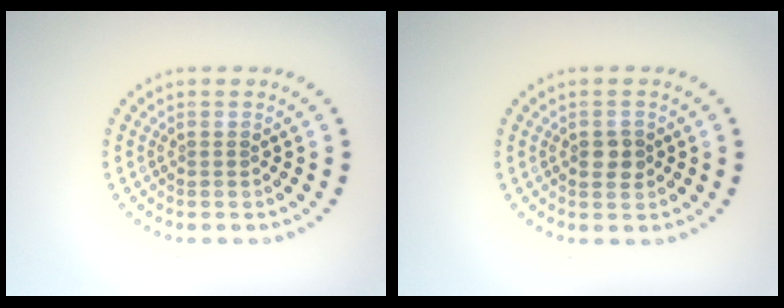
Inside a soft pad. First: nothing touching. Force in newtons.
{"total": 1.7, "press": 1.7, "slide": 0.1}